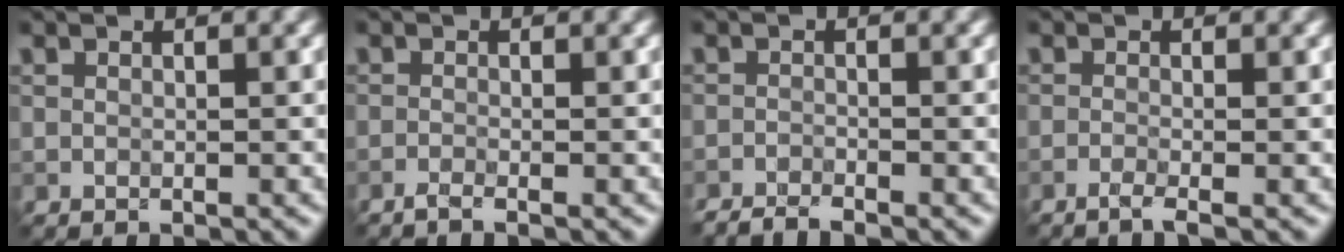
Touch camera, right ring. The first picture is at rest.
{"total": 1.1, "force": [-0.9, 0.1, 0.7], "torque": [-0.014, -0.003, -0.023]}
{"total": 2.6, "force": [-2.5, 0.1, 0.7], "torque": [-0.017, -0.003, -0.050]}
{"total": 1.5, "force": [-1.0, 0.2, 1.2], "torque": [-0.019, -0.003, -0.029]}